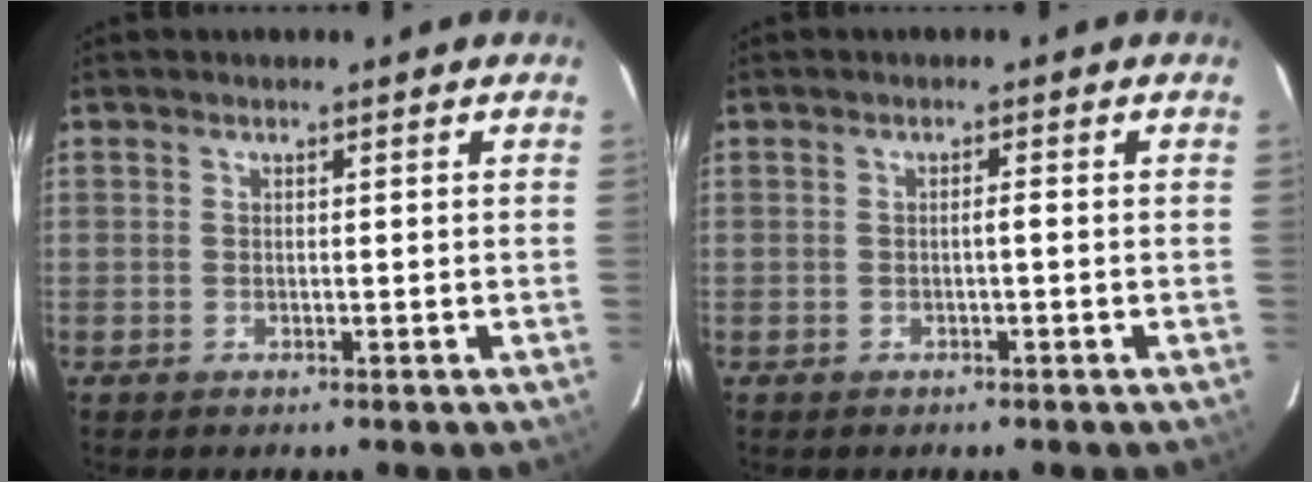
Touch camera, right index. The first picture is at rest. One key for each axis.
{"total": 0.8, "fx": -0.2, "fy": 0.0, "fz": 0.8, "tx": -0.012, "ty": 0.002, "tz": -0.004}